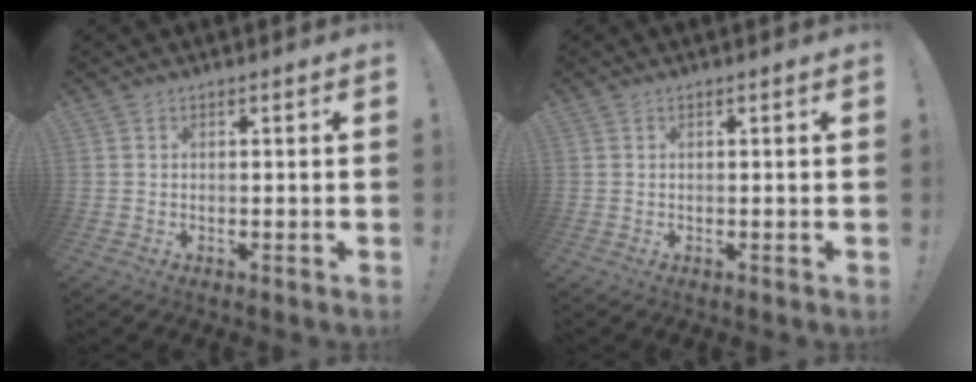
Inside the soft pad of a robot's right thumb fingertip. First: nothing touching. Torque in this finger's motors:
{"motor_torque": [-0.12, -0.13, 0.04, 0.05, 0.04]}